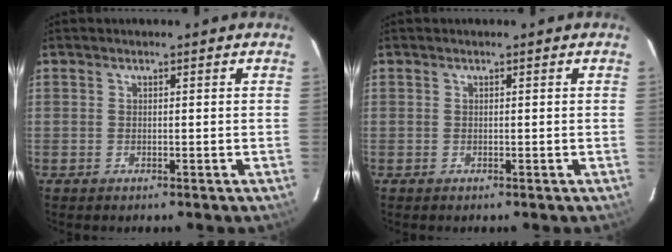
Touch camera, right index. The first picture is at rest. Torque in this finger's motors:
{"motor_torque": [-0.01, 0.01, 0.00, 0.00]}